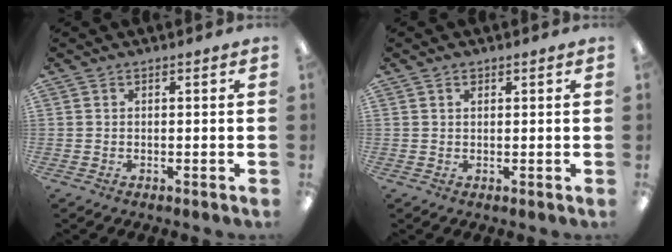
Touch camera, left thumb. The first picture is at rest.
{"total": 0.9, "force": [0.6, 0.5, 0.5], "torque": [-0.011, 0.001, 0.011]}